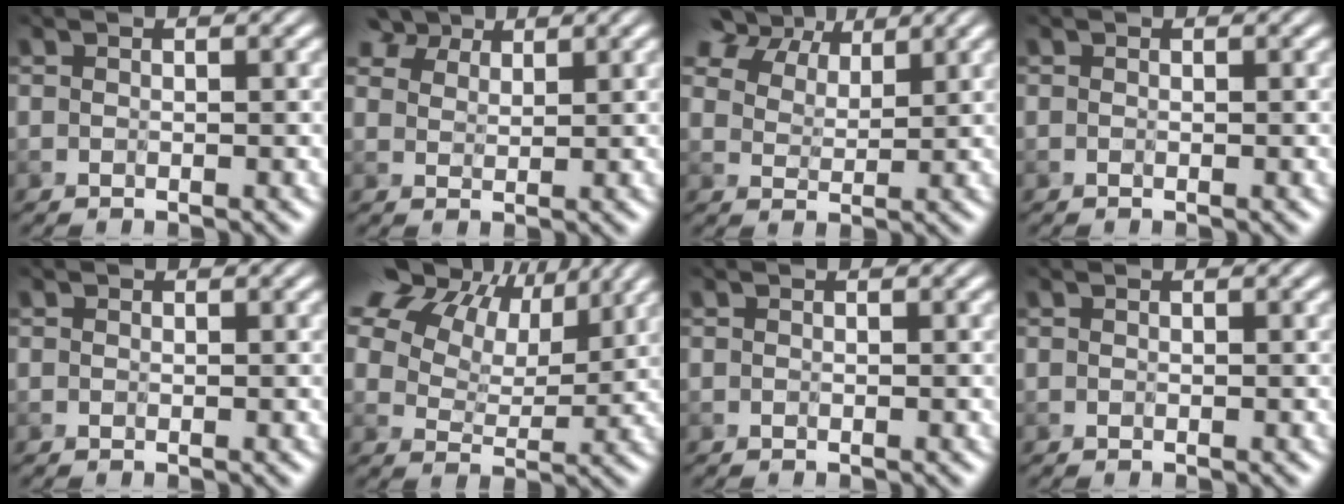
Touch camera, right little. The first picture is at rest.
{"total": 5.7, "force": [4.5, 2.7, 2.2], "torque": [-0.063, 0.007, 0.080]}
{"total": 8.3, "force": [6.4, 3.8, 3.7], "torque": [-0.088, 0.009, 0.109]}
{"total": 0.0}
{"total": 0.0}
{"total": 15.5, "force": [9.0, 9.5, 8.3], "torque": [-0.167, 0.036, 0.171]}
{"total": 0.0}
{"total": 0.0}